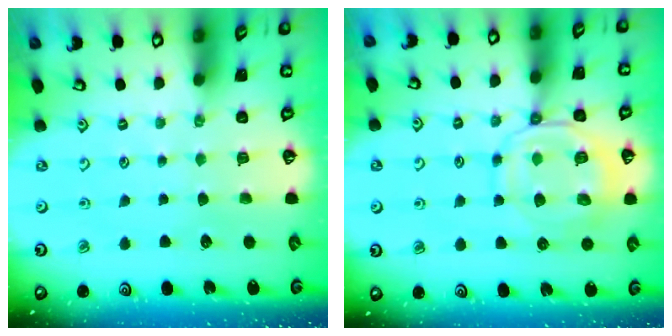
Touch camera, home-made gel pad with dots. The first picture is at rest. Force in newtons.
{"total": 10.2, "press": 10.1, "slide": 1.3}